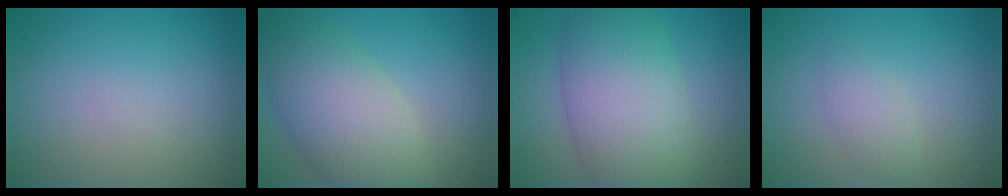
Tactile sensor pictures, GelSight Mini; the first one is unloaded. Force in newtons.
{"total": 7.6, "press": 7.5, "slide": 0.6}
{"total": 9.0, "press": 9.0, "slide": 0.6}
{"total": 1.9, "press": 1.9, "slide": 0.1}